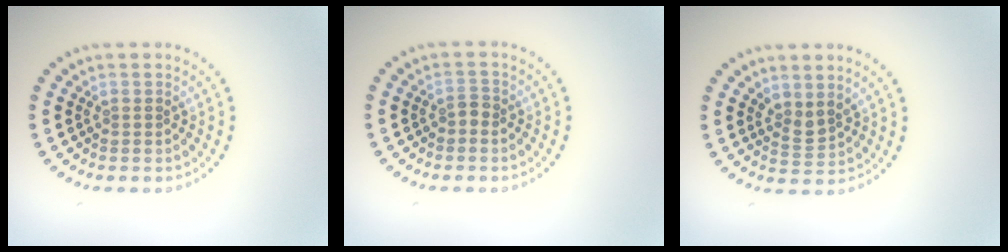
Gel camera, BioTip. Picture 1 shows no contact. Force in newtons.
{"total": 0.9, "press": 0.9, "slide": 0.3}
{"total": 1.8, "press": 1.4, "slide": 1.2}